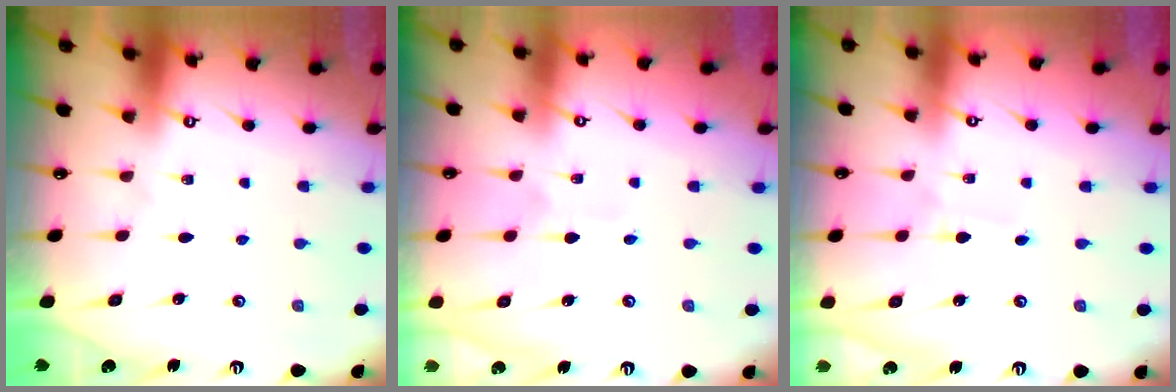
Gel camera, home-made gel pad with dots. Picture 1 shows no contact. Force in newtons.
{"total": 2.6, "press": 2.6, "slide": 0.3}
{"total": 1.3, "press": 1.3, "slide": 0.1}